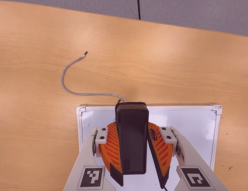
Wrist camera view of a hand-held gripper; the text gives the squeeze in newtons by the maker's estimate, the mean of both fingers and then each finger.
{"total": 9.7, "left": 9.1, "right": 10.3}